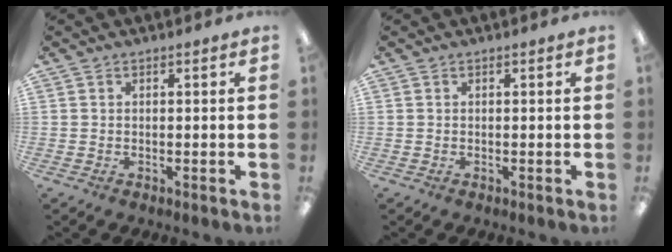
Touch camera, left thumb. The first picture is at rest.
{"total": 0.0}